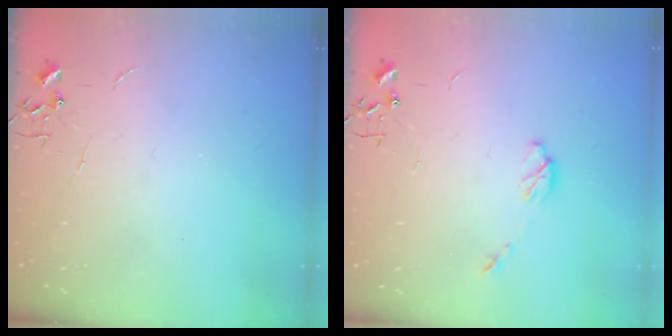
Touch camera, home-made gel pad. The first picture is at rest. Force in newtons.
{"total": 4.6, "press": 4.6, "slide": 0.5}